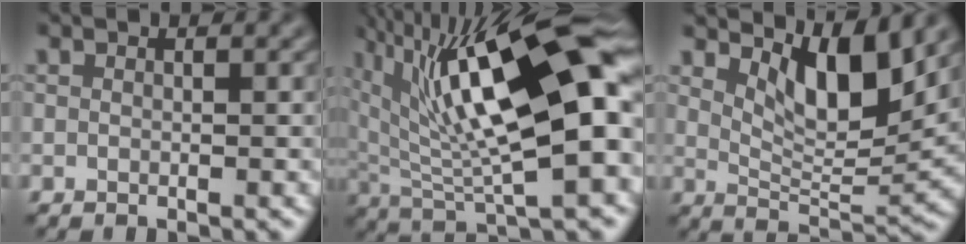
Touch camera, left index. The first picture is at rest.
{"total": 16.2, "force": [4.6, 4.6, 14.8], "torque": [-0.236, 0.017, 0.079]}
{"total": 5.8, "force": [3.4, 2.1, 4.1], "torque": [-0.071, -0.008, 0.058]}